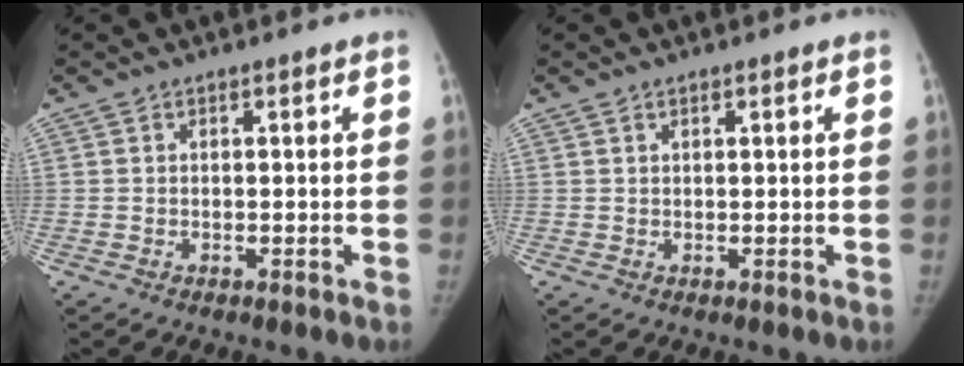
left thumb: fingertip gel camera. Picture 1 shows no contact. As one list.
[{"total": 0.6, "force": [0.4, 0.2, 0.4], "torque": [-0.002, 0.000, 0.005]}]